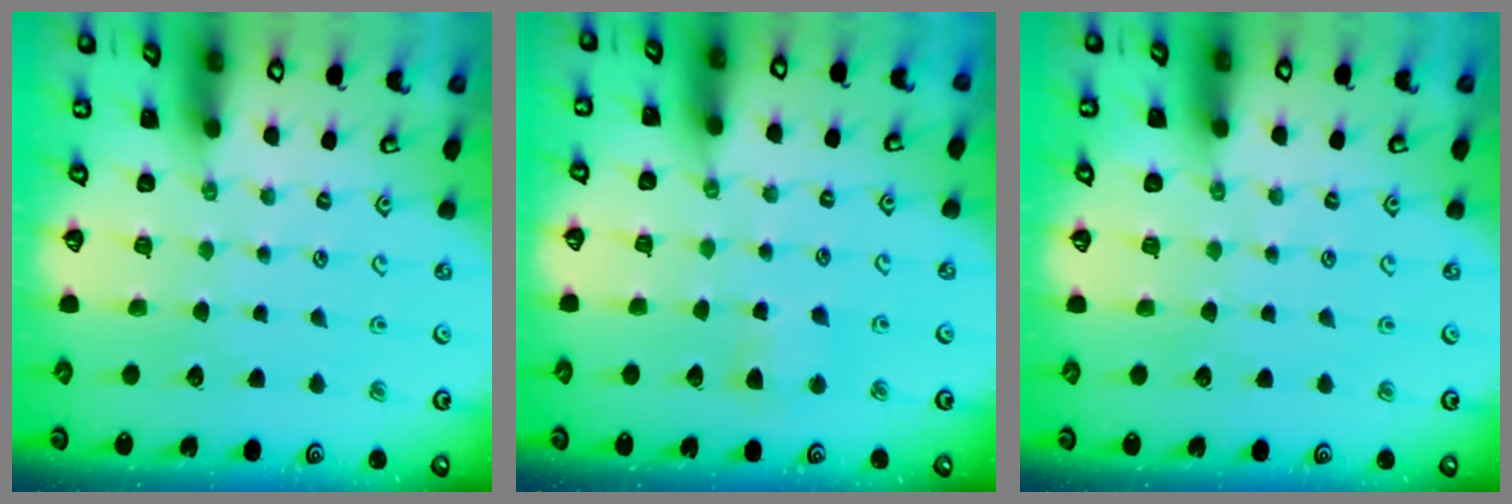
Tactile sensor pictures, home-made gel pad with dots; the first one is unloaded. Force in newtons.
{"total": 3.6, "press": 3.5, "slide": 0.9}
{"total": 0.0}